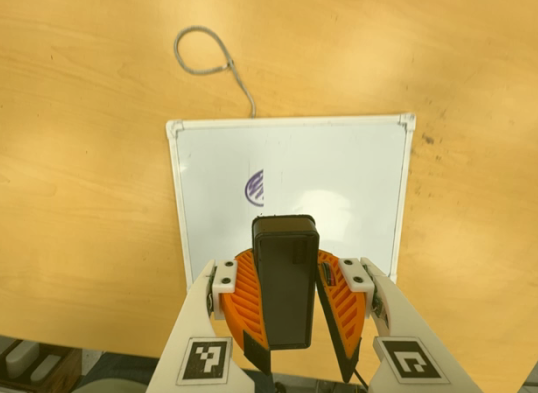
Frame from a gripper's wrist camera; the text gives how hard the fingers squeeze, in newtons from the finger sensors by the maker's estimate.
{"total": 11.4, "left": 10.8, "right": 11.9}